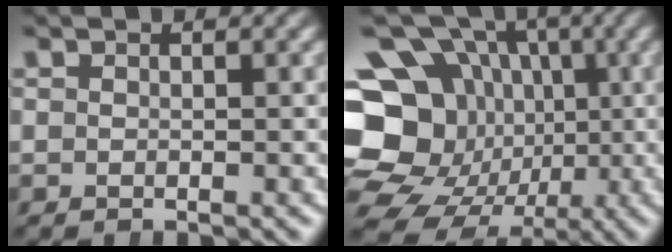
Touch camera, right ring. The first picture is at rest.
{"total": 18.1, "force": [-1.3, 15.5, 9.3], "torque": [-0.188, -0.066, -0.014]}